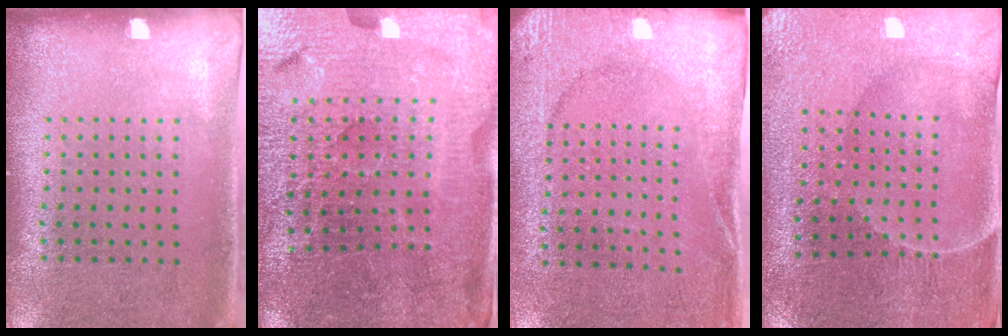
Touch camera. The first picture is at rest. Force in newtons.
{"total": 4.8, "press": 4.6, "slide": 1.3}
{"total": 2.6, "press": 2.6, "slide": 0.4}
{"total": 1.3, "press": 1.2, "slide": 0.3}